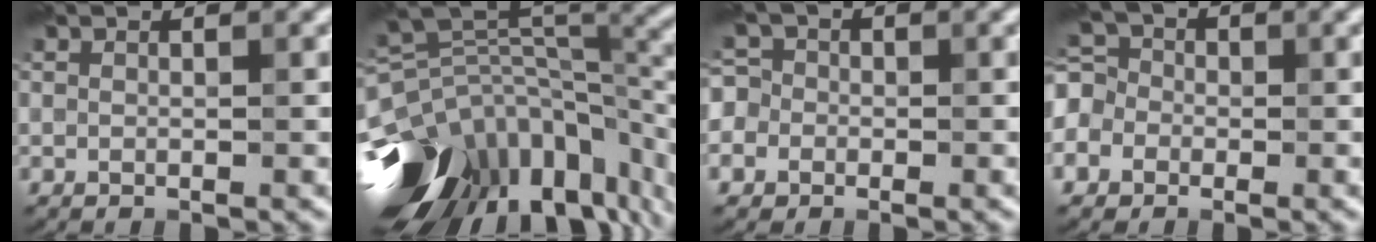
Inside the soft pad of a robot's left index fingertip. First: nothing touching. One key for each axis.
{"total": 14.7, "fx": -6.0, "fy": 8.3, "fz": 10.4, "tx": -0.203, "ty": -0.023, "tz": -0.080}
{"total": 5.8, "fx": -1.6, "fy": 5.3, "fz": 1.7, "tx": -0.041, "ty": 0.019, "tz": -0.066}
{"total": 6.2, "fx": -1.8, "fy": 5.5, "fz": 2.2, "tx": -0.051, "ty": 0.014, "tz": -0.063}